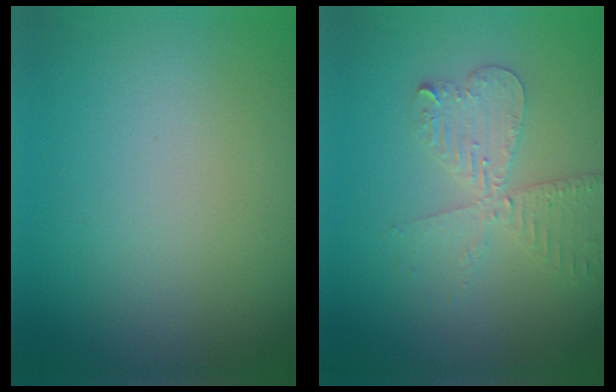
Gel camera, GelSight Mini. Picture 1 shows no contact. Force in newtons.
{"total": 4.1, "press": 3.6, "slide": 2.1}